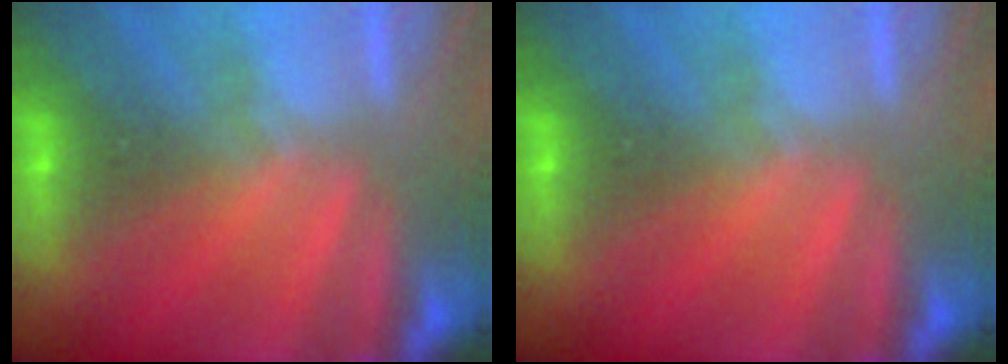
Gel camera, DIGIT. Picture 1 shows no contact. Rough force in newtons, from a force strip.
{"total": 0.0}